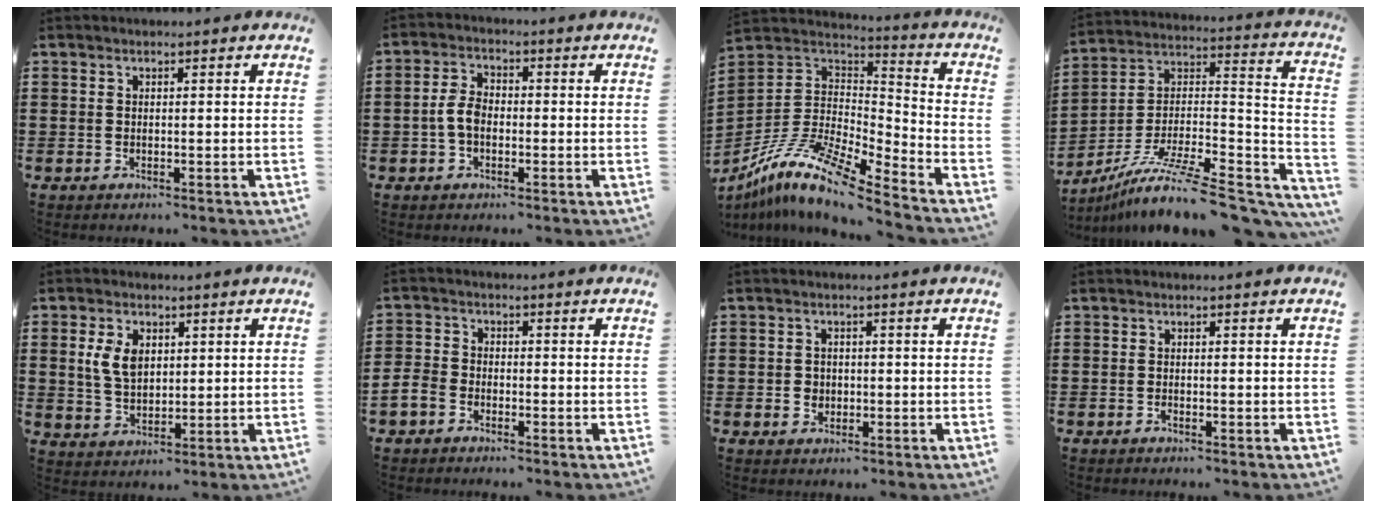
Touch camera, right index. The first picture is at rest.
{"total": 4.2, "force": [-1.0, 2.5, 3.3], "torque": [-0.081, 0.000, -0.025]}
{"total": 12.3, "force": [-9.3, 2.1, 7.8], "torque": [-0.176, 0.004, -0.188]}
{"total": 12.9, "force": [-9.5, 2.2, 8.3], "torque": [-0.130, 0.015, -0.164]}
{"total": 5.6, "force": [1.5, 3.6, 4.1], "torque": [-0.098, 0.010, 0.024]}
{"total": 2.8, "force": [-2.1, 1.6, 0.8], "torque": [-0.041, -0.003, -0.051]}
{"total": 1.8, "force": [-0.3, 1.7, 0.5], "torque": [-0.015, 0.006, -0.009]}
{"total": 0.5, "force": [-0.5, 0.1, 0.2], "torque": [-0.006, -0.002, -0.010]}